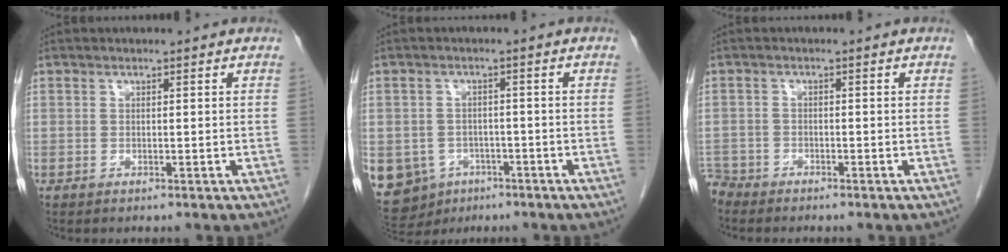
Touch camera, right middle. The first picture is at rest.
{"total": 12.2, "force": [-5.3, 10.4, 3.6], "torque": [-0.111, 0.004, -0.064]}
{"total": 2.8, "force": [-2.7, 0.6, -0.4], "torque": [0.009, -0.006, -0.052]}